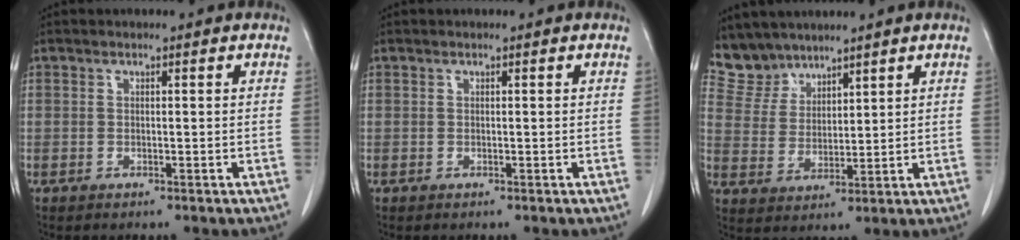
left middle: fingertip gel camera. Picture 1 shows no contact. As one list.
[{"total": 0.0}, {"total": 5.7, "force": [5.3, 2.2, -0.1], "torque": [-0.003, 0.006, 0.119]}]